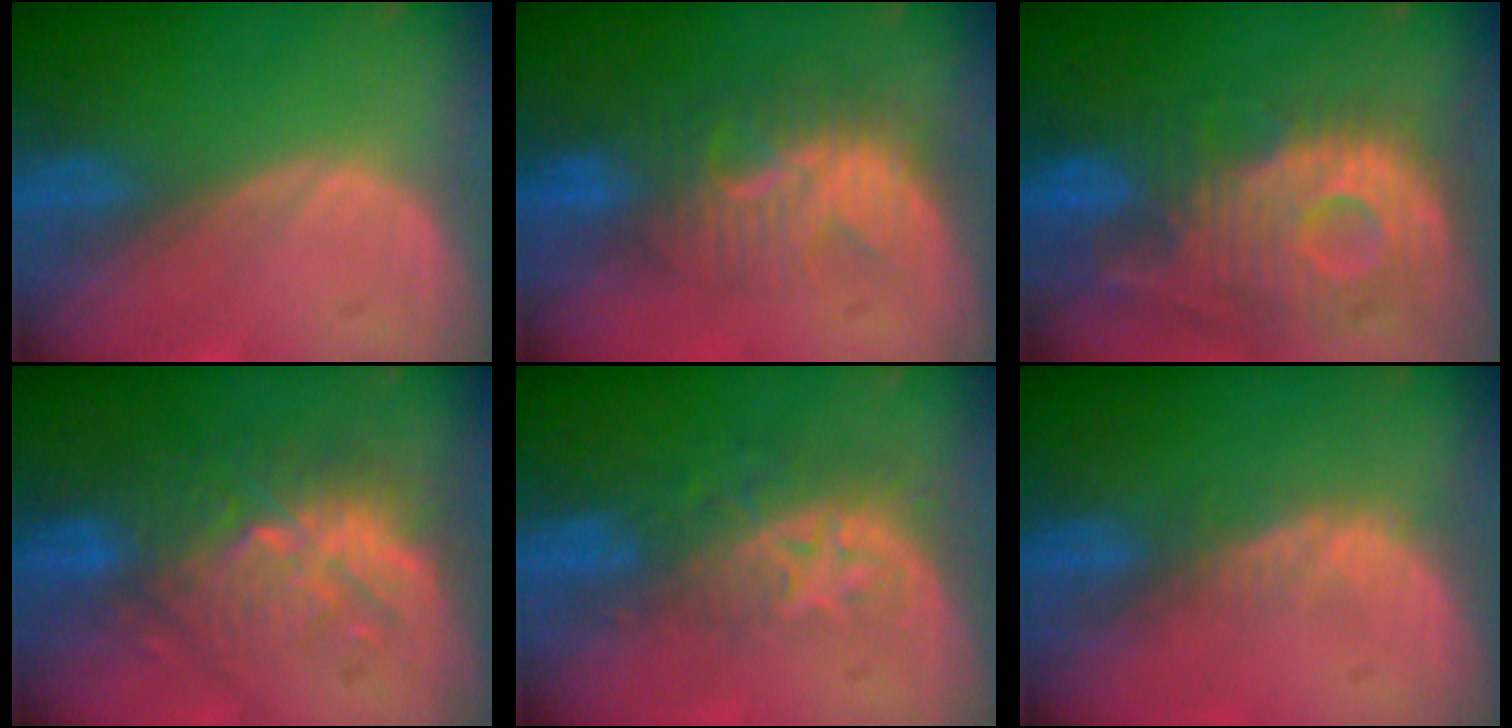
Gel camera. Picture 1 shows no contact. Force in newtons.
{"total": 8.4, "press": 8.1, "slide": 2.4}
{"total": 12.1, "press": 10.8, "slide": 5.4}
{"total": 9.1, "press": 9.0, "slide": 1.6}
{"total": 8.6, "press": 7.0, "slide": 4.9}
{"total": 2.3, "press": 1.9, "slide": 1.4}